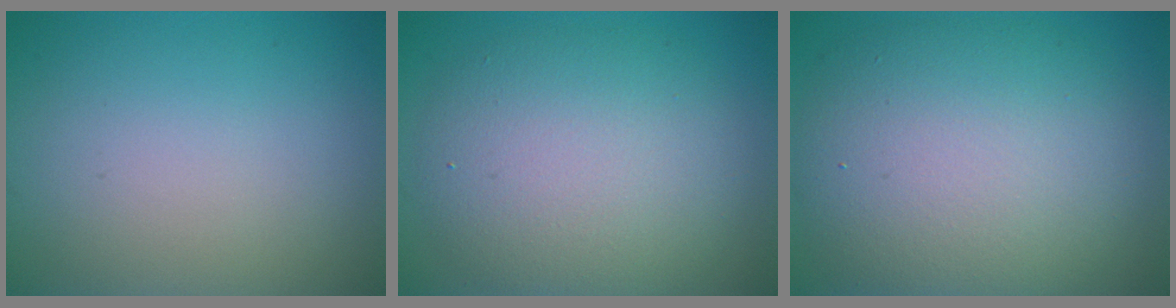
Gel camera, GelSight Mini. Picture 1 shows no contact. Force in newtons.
{"total": 7.4, "press": 7.4, "slide": 0.6}
{"total": 10.5, "press": 10.5, "slide": 0.5}